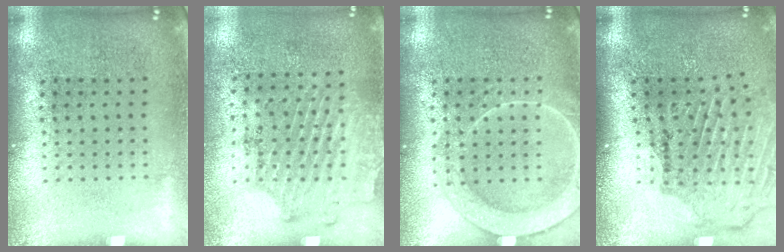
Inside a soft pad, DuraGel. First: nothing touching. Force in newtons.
{"total": 1.7, "press": 1.4, "slide": 0.9}
{"total": 3.1, "press": 3.1, "slide": 0.4}
{"total": 1.9, "press": 1.8, "slide": 0.3}